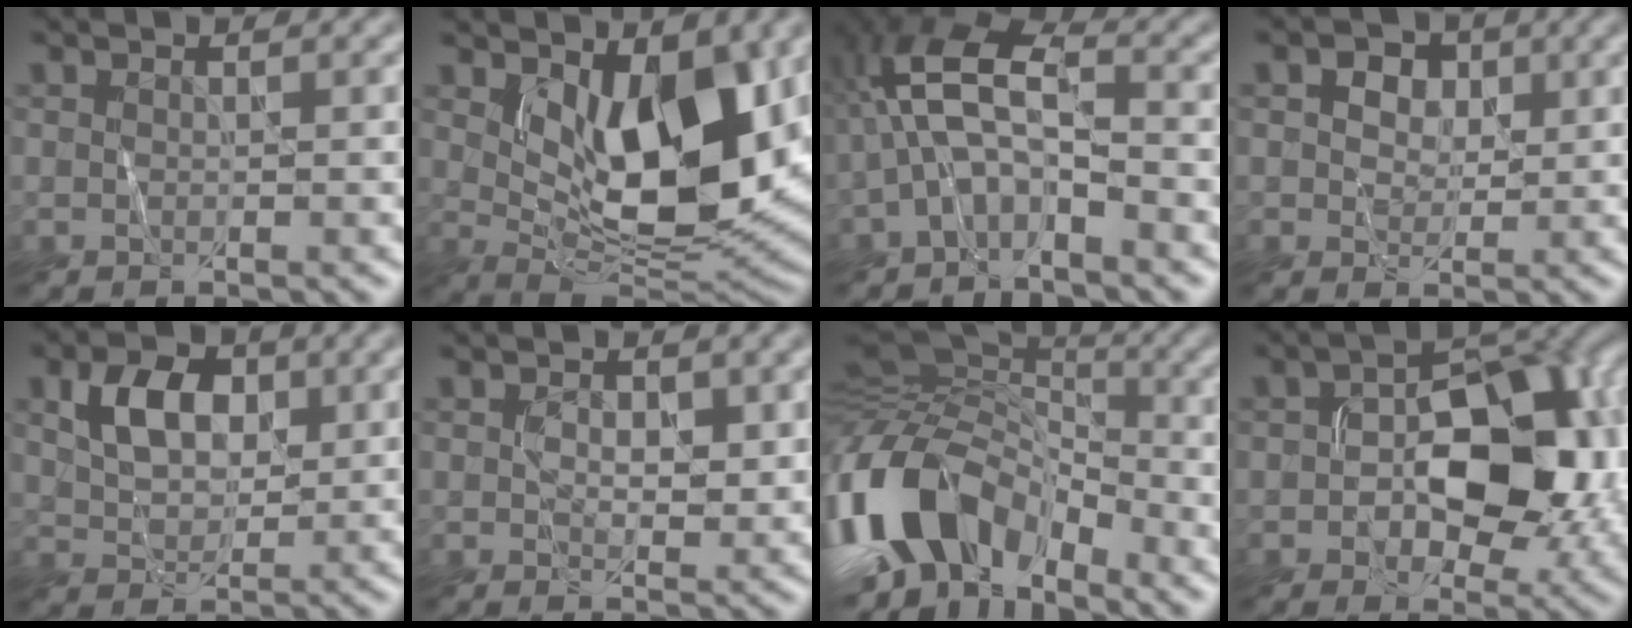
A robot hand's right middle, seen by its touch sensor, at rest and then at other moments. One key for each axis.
{"total": 10.0, "fx": 2.2, "fy": 4.8, "fz": 8.5, "tx": -0.127, "ty": -0.009, "tz": 0.048}
{"total": 5.3, "fx": -1.7, "fy": 2.1, "fz": 4.5, "tx": -0.092, "ty": 0.029, "tz": -0.040}
{"total": 3.3, "fx": 1.6, "fy": 2.4, "fz": 1.5, "tx": -0.021, "ty": 0.016, "tz": 0.010}
{"total": 4.3, "fx": 1.7, "fy": 2.9, "fz": 2.7, "tx": -0.052, "ty": 0.011, "tz": 0.031}
{"total": 1.9, "fx": 0.7, "fy": 1.3, "fz": 1.2, "tx": -0.018, "ty": -0.002, "tz": 0.018}
{"total": 12.8, "fx": -5.0, "fy": 8.3, "fz": 8.3, "tx": -0.162, "ty": 0.010, "tz": -0.106}
{"total": 9.8, "fx": -0.6, "fy": 5.8, "fz": 7.9, "tx": -0.105, "ty": 0.021, "tz": -0.010}